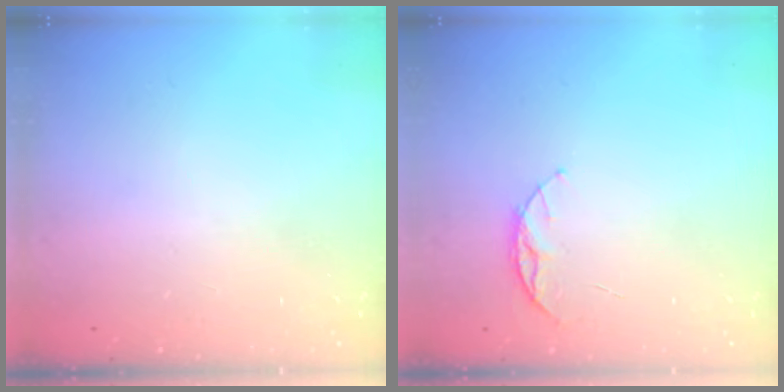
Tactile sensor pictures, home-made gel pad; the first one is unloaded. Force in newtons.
{"total": 6.0, "press": 5.9, "slide": 0.6}